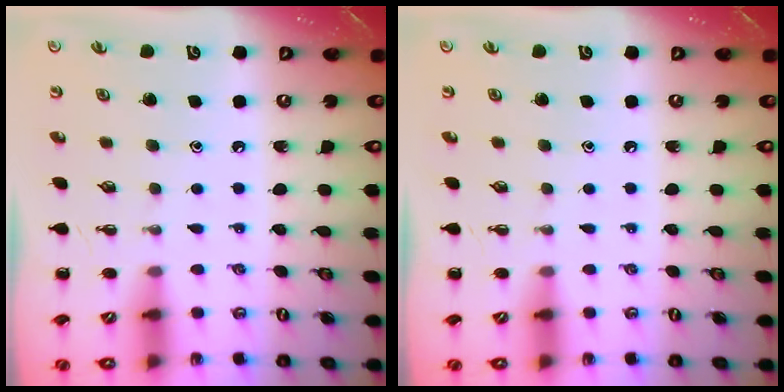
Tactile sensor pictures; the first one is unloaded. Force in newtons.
{"total": 0.0}